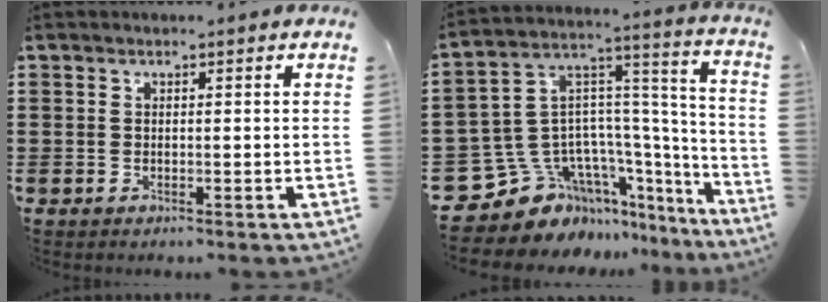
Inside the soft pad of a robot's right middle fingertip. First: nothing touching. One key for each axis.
{"total": 10.6, "fx": -6.6, "fy": 7.8, "fz": 2.8, "tx": -0.104, "ty": -0.010, "tz": -0.120}